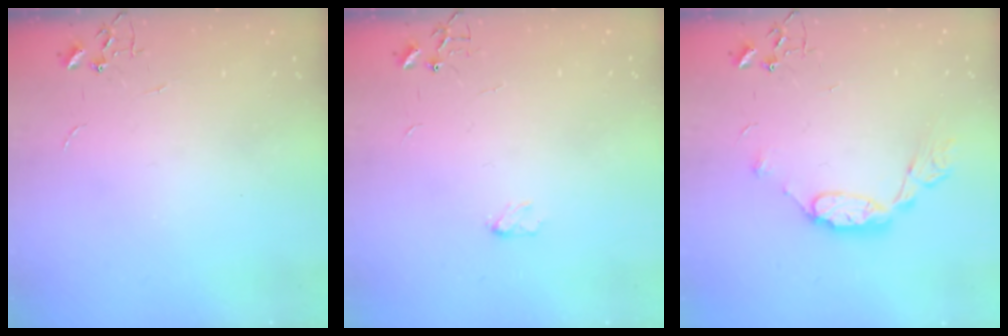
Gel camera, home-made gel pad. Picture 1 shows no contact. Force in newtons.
{"total": 3.1, "press": 3.1, "slide": 0.4}
{"total": 9.2, "press": 9.2, "slide": 0.2}